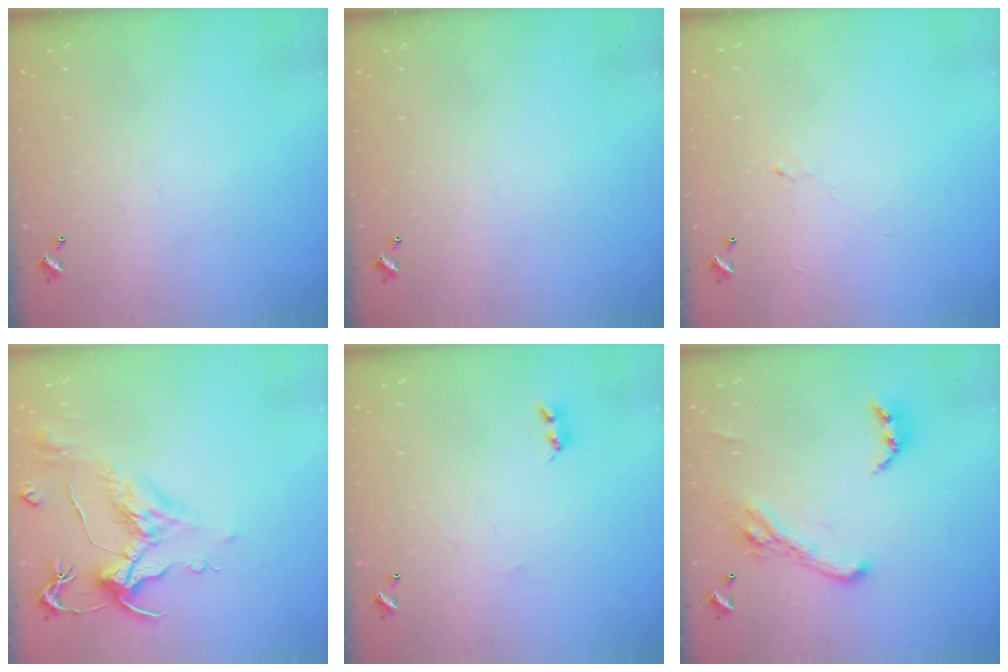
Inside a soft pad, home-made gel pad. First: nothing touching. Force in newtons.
{"total": 0.0}
{"total": 0.7, "press": 0.4, "slide": 0.6}
{"total": 1.6, "press": 0.6, "slide": 1.4}
{"total": 1.6, "press": 1.6, "slide": 0.4}
{"total": 7.2, "press": 7.1, "slide": 1.1}